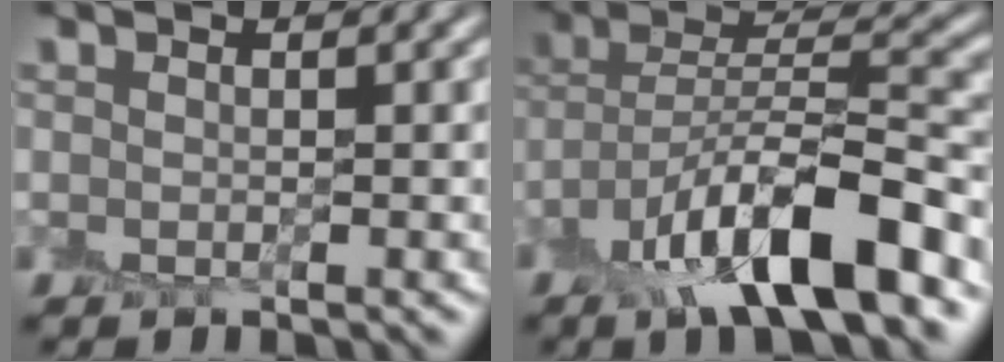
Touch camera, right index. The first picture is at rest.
{"total": 10.5, "force": [-6.2, 3.2, 7.7], "torque": [-0.130, 0.010, -0.115]}